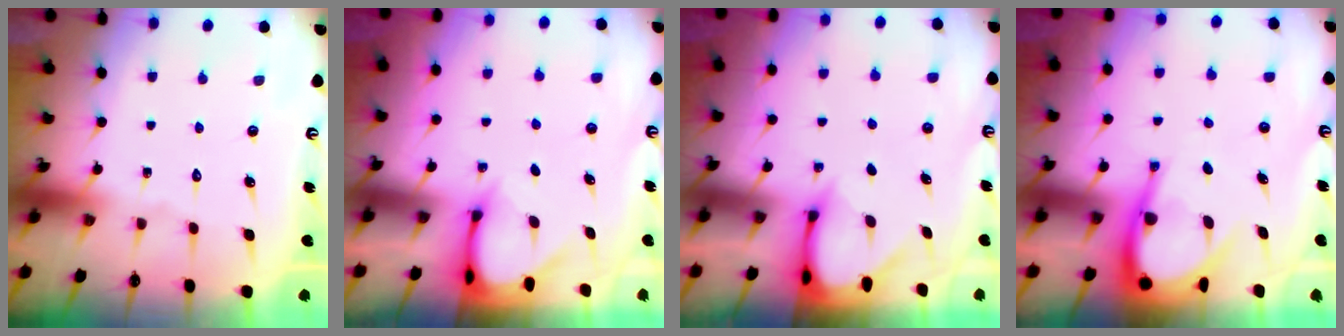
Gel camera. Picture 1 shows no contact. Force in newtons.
{"total": 3.2, "press": 3.2, "slide": 0.3}
{"total": 2.9, "press": 2.9, "slide": 0.3}
{"total": 7.5, "press": 7.5, "slide": 0.9}